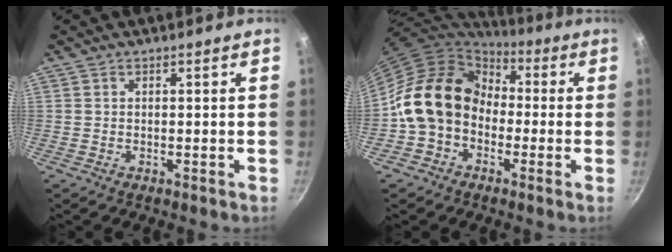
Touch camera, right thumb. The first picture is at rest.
{"total": 15.3, "force": [-1.6, 12.4, 8.8], "torque": [-0.118, 0.048, -0.048]}